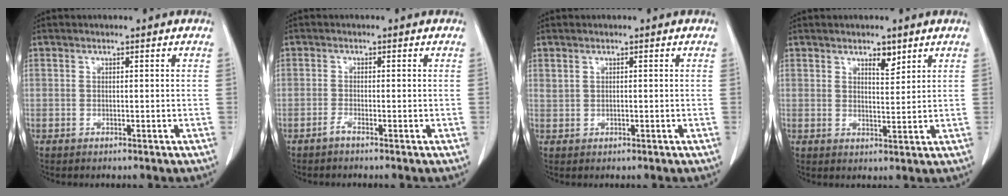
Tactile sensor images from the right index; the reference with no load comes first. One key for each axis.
{"total": 1.3, "fx": -0.9, "fy": 0.1, "fz": 0.9, "tx": -0.016, "ty": 0.003, "tz": -0.020}
{"total": 1.2, "fx": 0.3, "fy": 0.8, "fz": 0.8, "tx": -0.028, "ty": 0.012, "tz": 0.013}
{"total": 3.3, "fx": 2.1, "fy": 1.3, "fz": 2.1, "tx": -0.036, "ty": -0.004, "tz": 0.039}